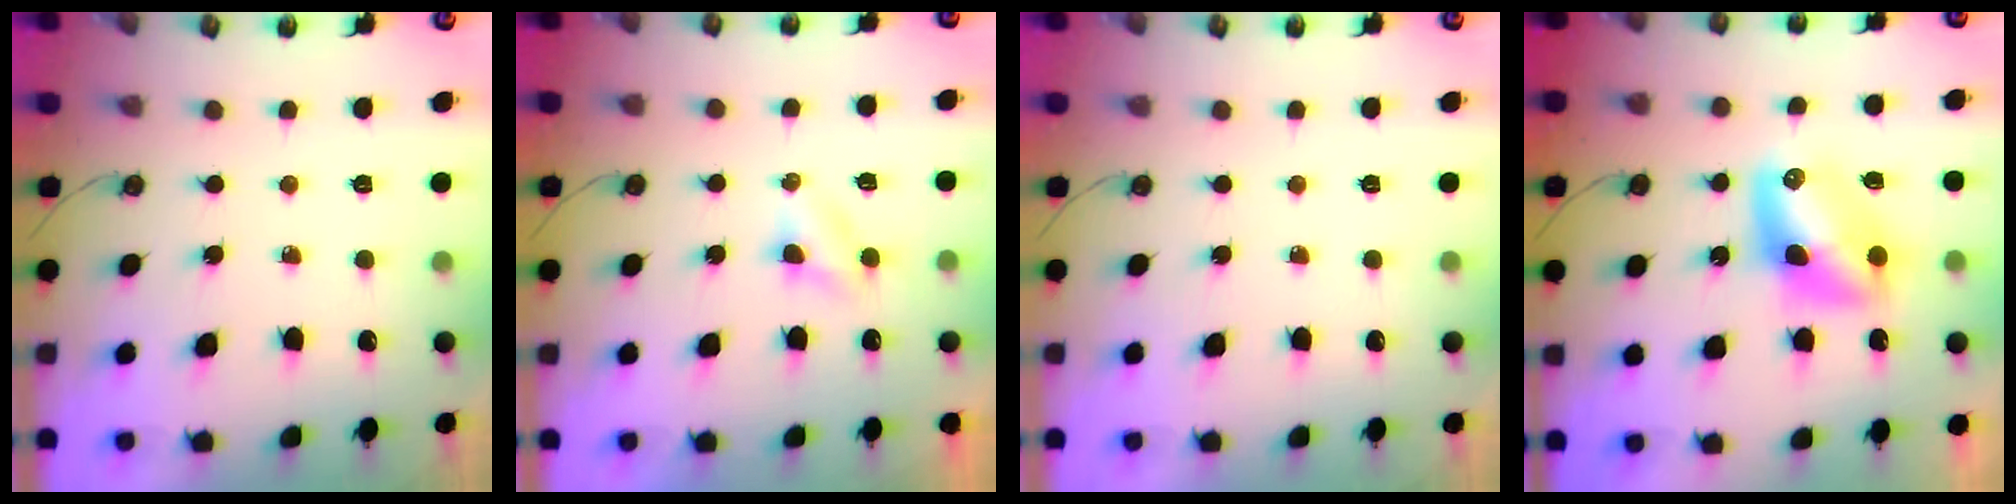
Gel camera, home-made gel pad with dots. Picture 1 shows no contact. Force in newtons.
{"total": 3.3, "press": 3.3, "slide": 0.4}
{"total": 0.0}
{"total": 10.0, "press": 10.0, "slide": 0.6}